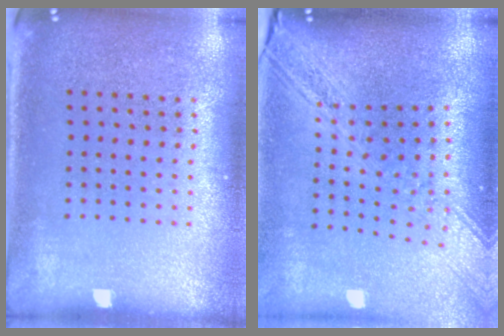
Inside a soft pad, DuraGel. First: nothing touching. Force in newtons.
{"total": 2.9, "press": 2.2, "slide": 1.9}